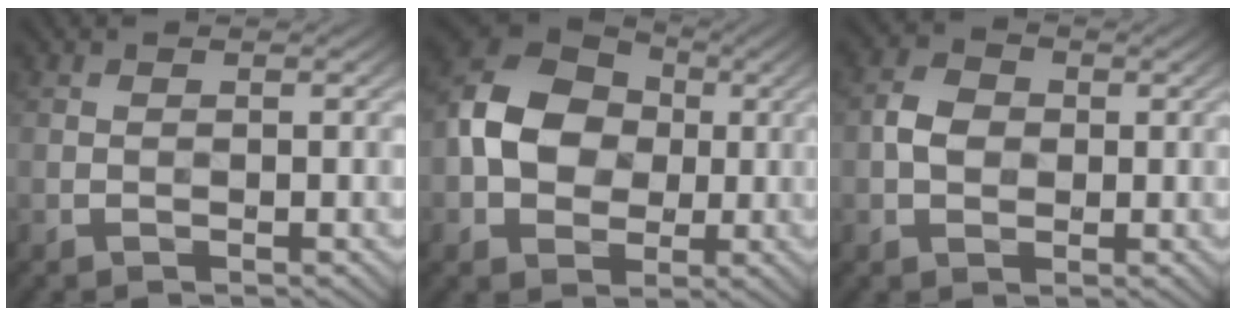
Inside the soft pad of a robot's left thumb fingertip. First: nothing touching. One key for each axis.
{"total": 10.5, "fx": 0.2, "fy": 8.2, "fz": 6.6, "tx": -0.147, "ty": 0.013, "tz": -0.010}
{"total": 3.4, "fx": -0.1, "fy": 2.7, "fz": 2.0, "tx": -0.046, "ty": 0.004, "tz": -0.009}